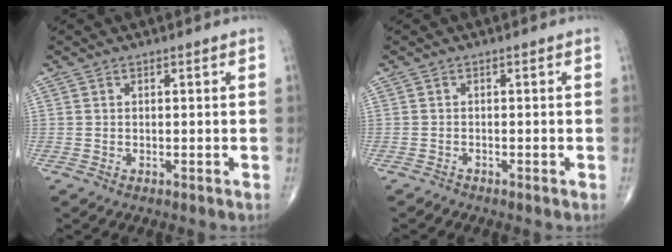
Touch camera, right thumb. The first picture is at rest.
{"total": 0.5, "force": [-0.5, 0.1, 0.0], "torque": [0.002, -0.002, -0.014]}